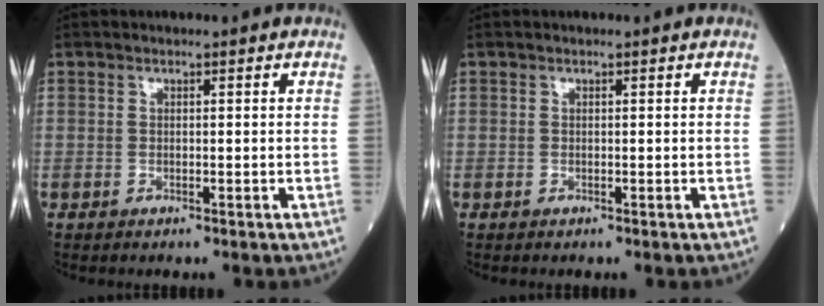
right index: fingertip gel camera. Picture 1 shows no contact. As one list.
[{"total": 0.0}]